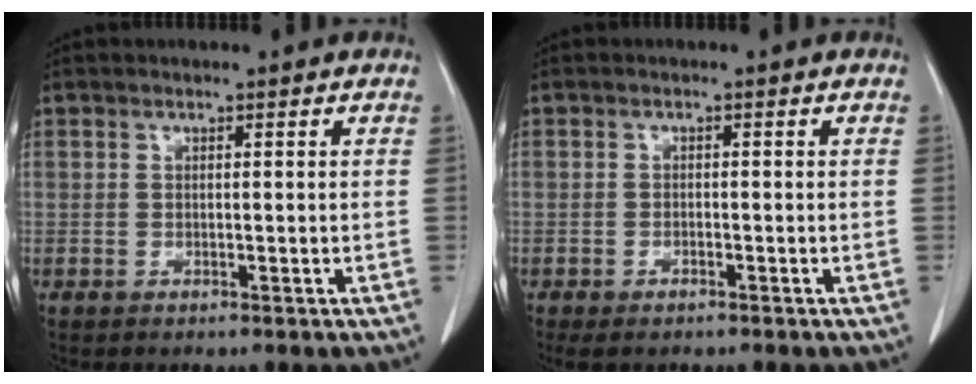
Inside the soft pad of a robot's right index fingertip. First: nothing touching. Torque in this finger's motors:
{"motor_torque": [0.16, -0.34, -0.28, -0.07]}